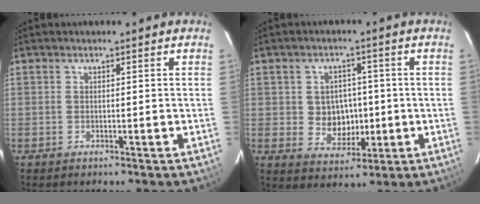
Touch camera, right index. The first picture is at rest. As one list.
[{"total": 6.9, "force": [-0.3, 6.0, 3.4], "torque": [-0.068, 0.009, 0.010]}]